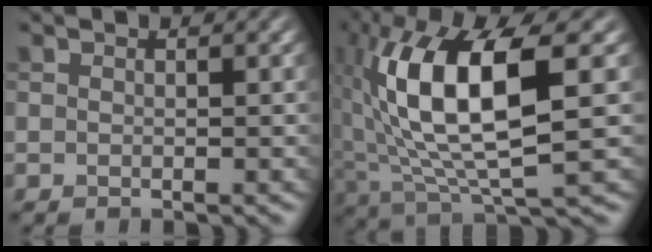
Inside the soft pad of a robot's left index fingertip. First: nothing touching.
{"total": 11.9, "force": [1.6, 3.8, 11.2], "torque": [-0.212, 0.005, 0.032]}